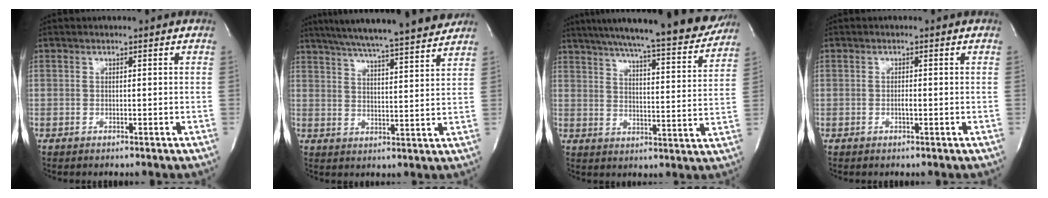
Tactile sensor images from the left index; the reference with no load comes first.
{"total": 19.5, "force": [17.5, 0.3, 8.7], "torque": [-0.149, 0.001, 0.243]}
{"total": 22.1, "force": [19.8, 1.4, 9.6], "torque": [-0.152, -0.031, 0.259]}
{"total": 0.8, "force": [-0.2, 0.1, 0.8], "torque": [-0.018, -0.001, -0.004]}